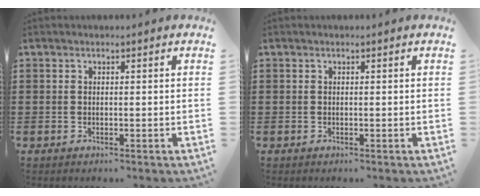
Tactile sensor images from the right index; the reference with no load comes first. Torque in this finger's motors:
{"motor_torque": [-0.19, 0.19, 0.00, 0.01]}